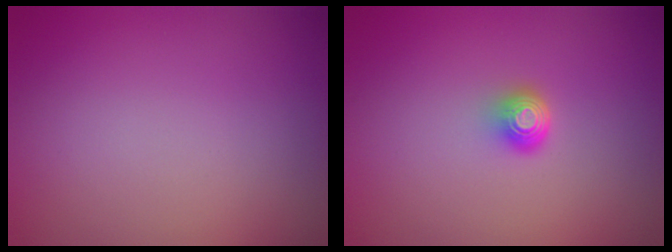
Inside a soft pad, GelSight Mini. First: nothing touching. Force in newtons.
{"total": 1.6, "press": 1.2, "slide": 1.1}